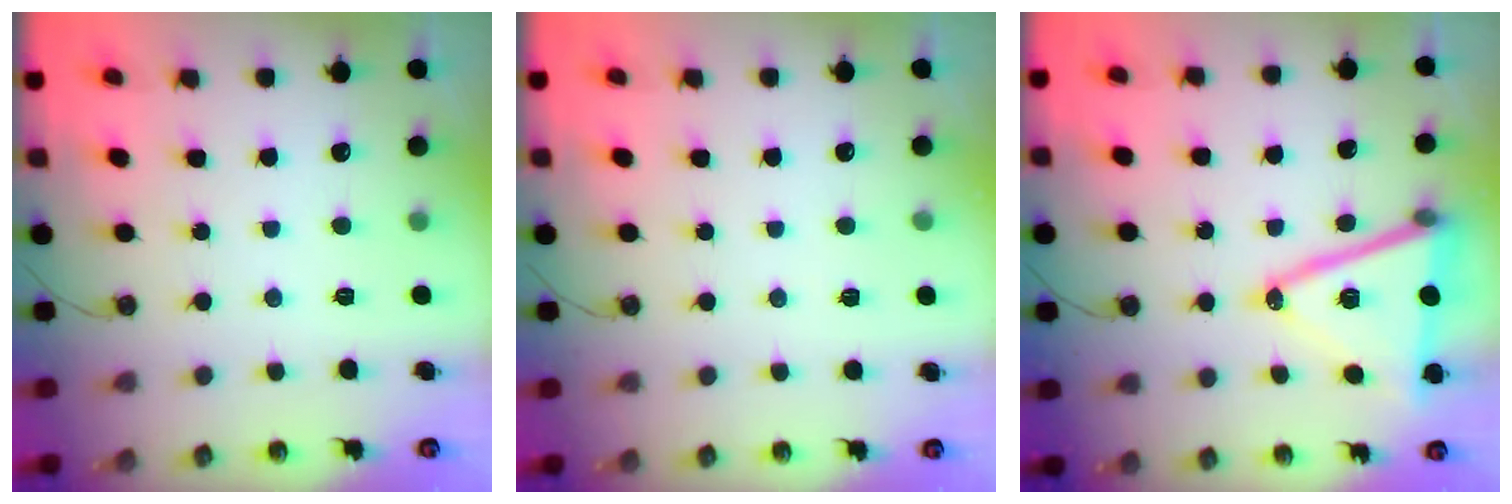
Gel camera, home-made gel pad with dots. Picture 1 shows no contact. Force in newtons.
{"total": 2.8, "press": 2.2, "slide": 1.6}
{"total": 17.0, "press": 16.5, "slide": 3.9}